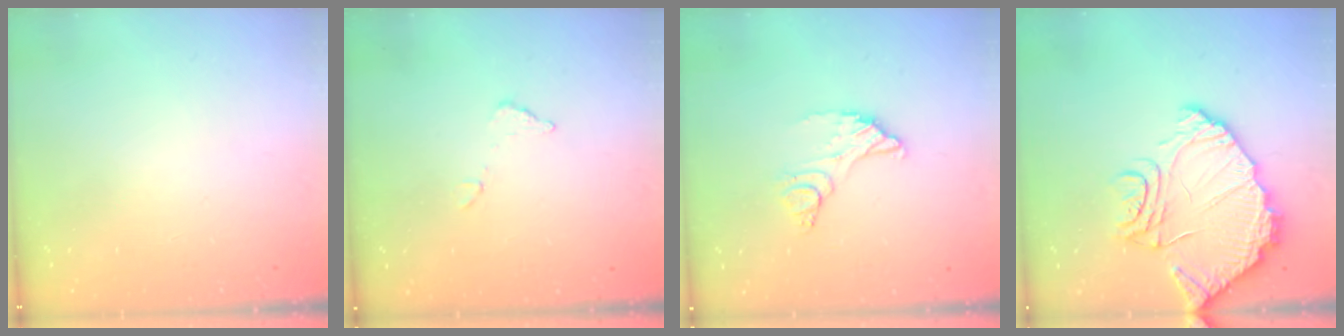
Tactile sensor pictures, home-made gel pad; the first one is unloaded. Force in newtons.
{"total": 4.9, "press": 4.9, "slide": 0.3}
{"total": 10.1, "press": 10.0, "slide": 0.9}
{"total": 15.3, "press": 15.3, "slide": 1.4}